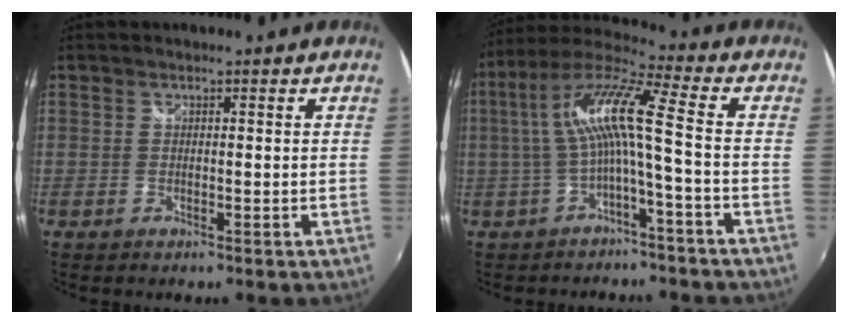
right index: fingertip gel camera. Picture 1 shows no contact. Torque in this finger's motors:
{"motor_torque": [1.20, -0.18, 0.81, 0.21]}